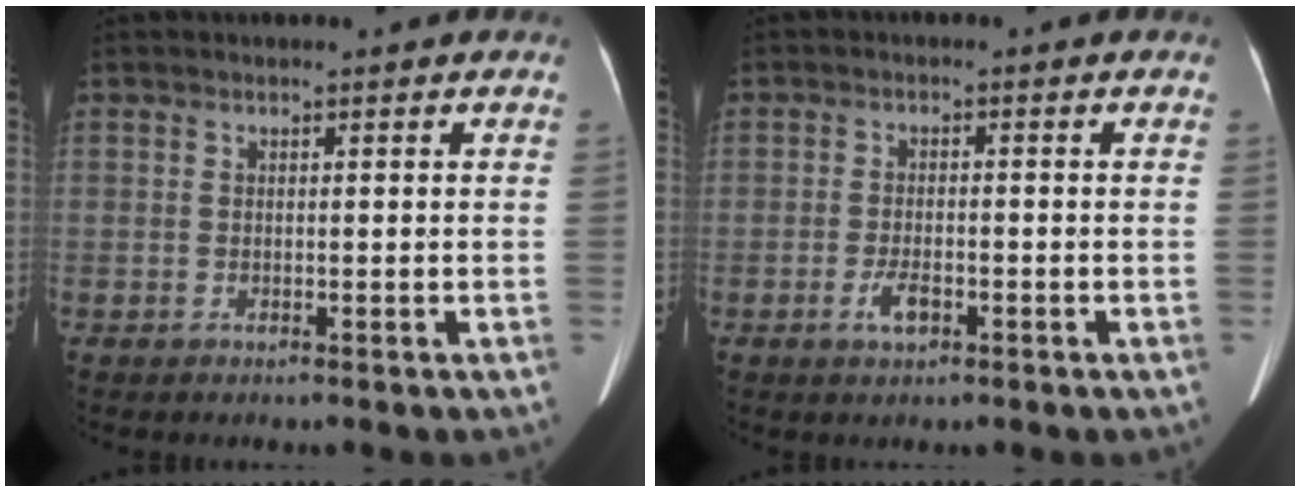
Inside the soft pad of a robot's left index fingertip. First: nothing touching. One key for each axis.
{"total": 2.9, "fx": -1.5, "fy": 1.1, "fz": 2.2, "tx": -0.046, "ty": 0.000, "tz": -0.026}